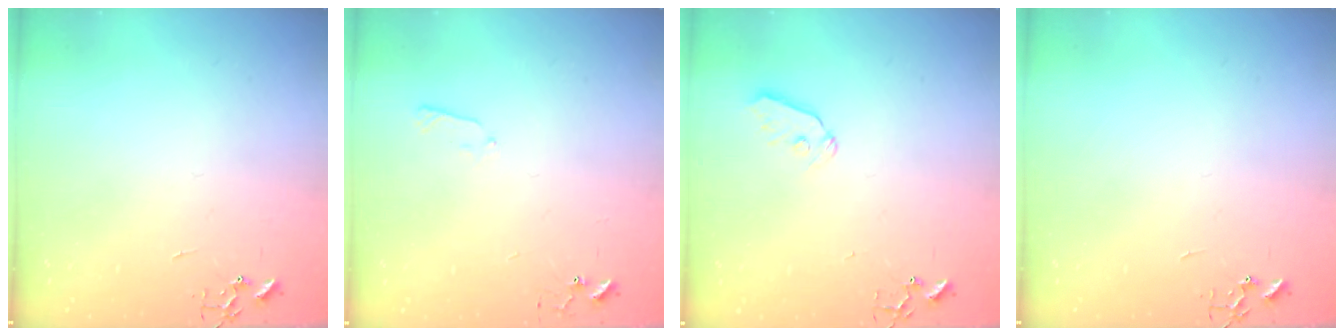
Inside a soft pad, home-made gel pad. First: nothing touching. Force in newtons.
{"total": 4.4, "press": 4.4, "slide": 0.5}
{"total": 6.7, "press": 6.7, "slide": 0.8}
{"total": 0.0}